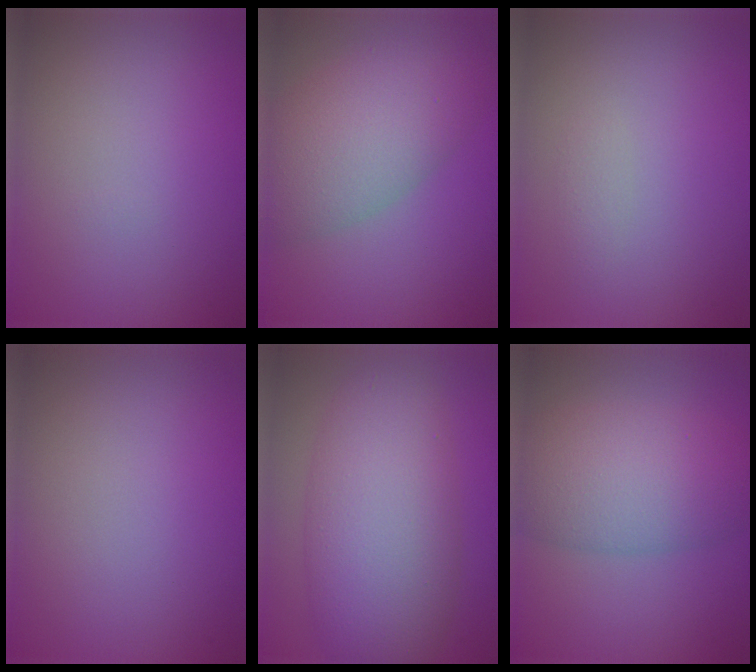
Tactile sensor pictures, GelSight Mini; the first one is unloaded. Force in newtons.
{"total": 7.7, "press": 7.7, "slide": 0.4}
{"total": 0.7, "press": 0.7, "slide": 0.0}
{"total": 0.0}
{"total": 9.6, "press": 9.6, "slide": 0.1}
{"total": 7.3, "press": 7.3, "slide": 0.2}